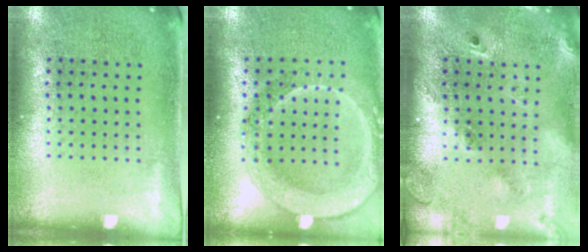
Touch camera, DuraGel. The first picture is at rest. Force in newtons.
{"total": 2.1, "press": 1.9, "slide": 0.9}
{"total": 2.5, "press": 1.8, "slide": 1.6}